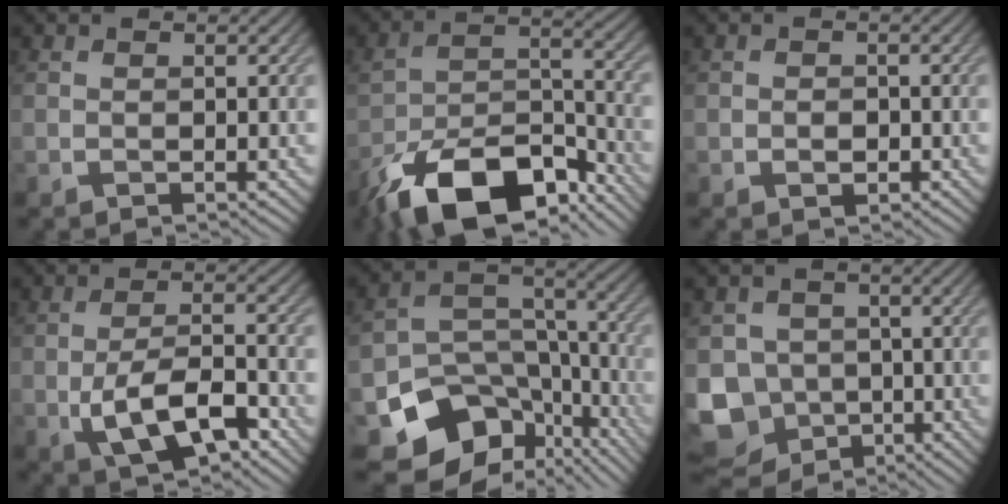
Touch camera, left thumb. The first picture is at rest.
{"total": 15.5, "force": [-10.9, 6.3, 9.0], "torque": [-0.170, -0.015, -0.194]}
{"total": 1.6, "force": [-0.5, 1.2, 0.8], "torque": [-0.012, -0.006, -0.009]}
{"total": 8.3, "force": [-3.2, 3.8, 6.6], "torque": [-0.125, -0.004, -0.058]}
{"total": 12.9, "force": [-6.9, 9.2, 5.7], "torque": [-0.121, -0.037, -0.106]}
{"total": 11.5, "force": [-3.5, 10.2, 3.9], "torque": [-0.123, -0.037, -0.082]}